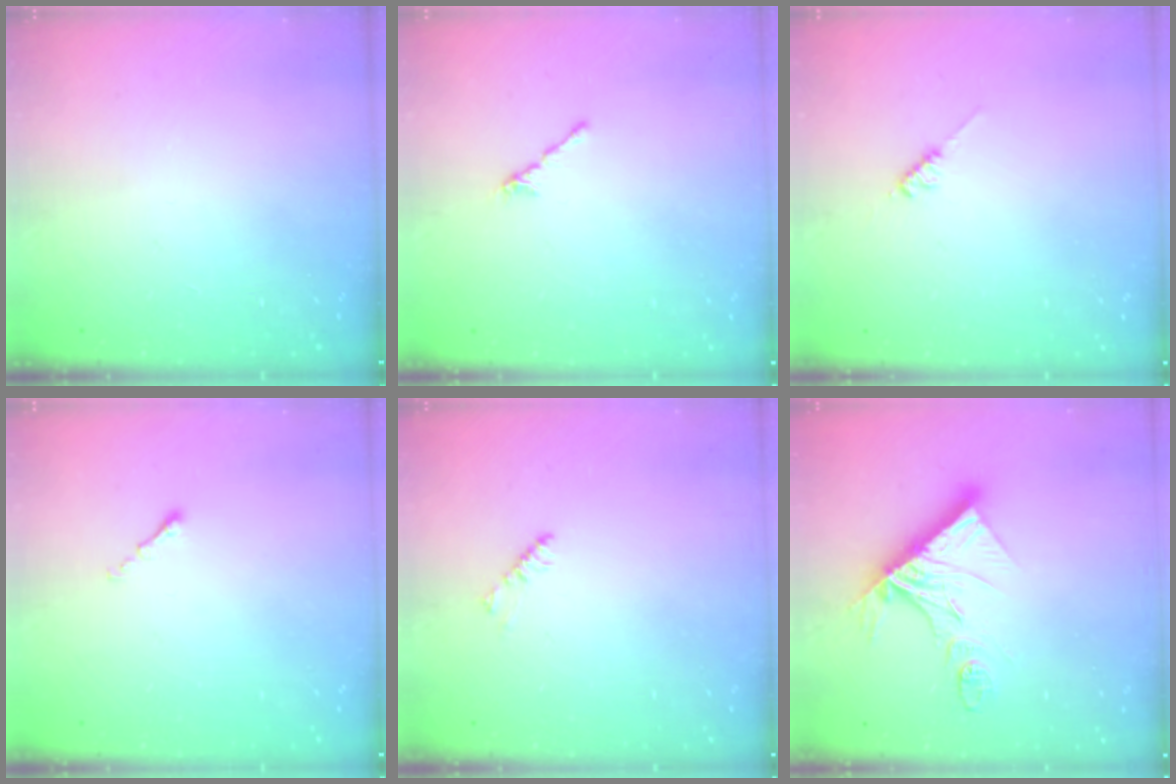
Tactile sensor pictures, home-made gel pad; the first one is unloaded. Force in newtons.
{"total": 1.7, "press": 1.6, "slide": 0.5}
{"total": 2.8, "press": 2.8, "slide": 0.5}
{"total": 0.0}
{"total": 3.4, "press": 3.3, "slide": 0.5}
{"total": 16.2, "press": 16.1, "slide": 1.6}